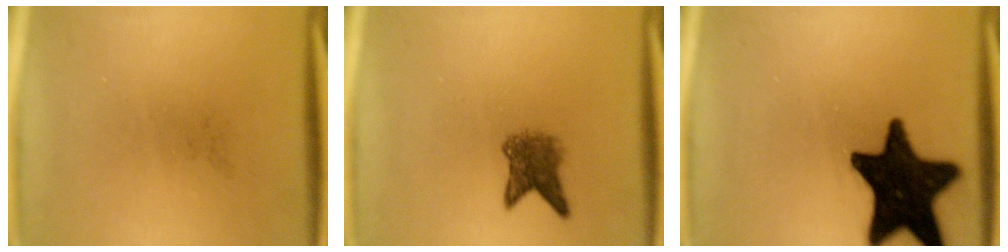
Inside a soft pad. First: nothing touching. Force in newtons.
{"total": 4.2}
{"total": 19.6}